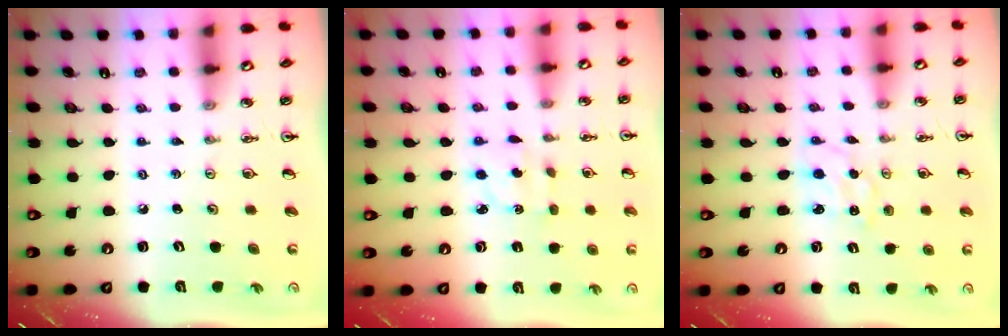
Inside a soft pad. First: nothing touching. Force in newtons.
{"total": 2.7, "press": 2.7, "slide": 0.5}
{"total": 1.7, "press": 1.7, "slide": 0.3}